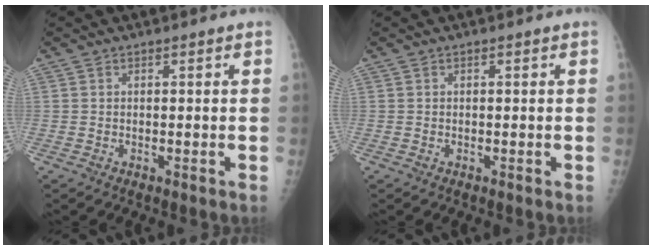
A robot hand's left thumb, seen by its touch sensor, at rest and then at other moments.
{"total": 0.0}